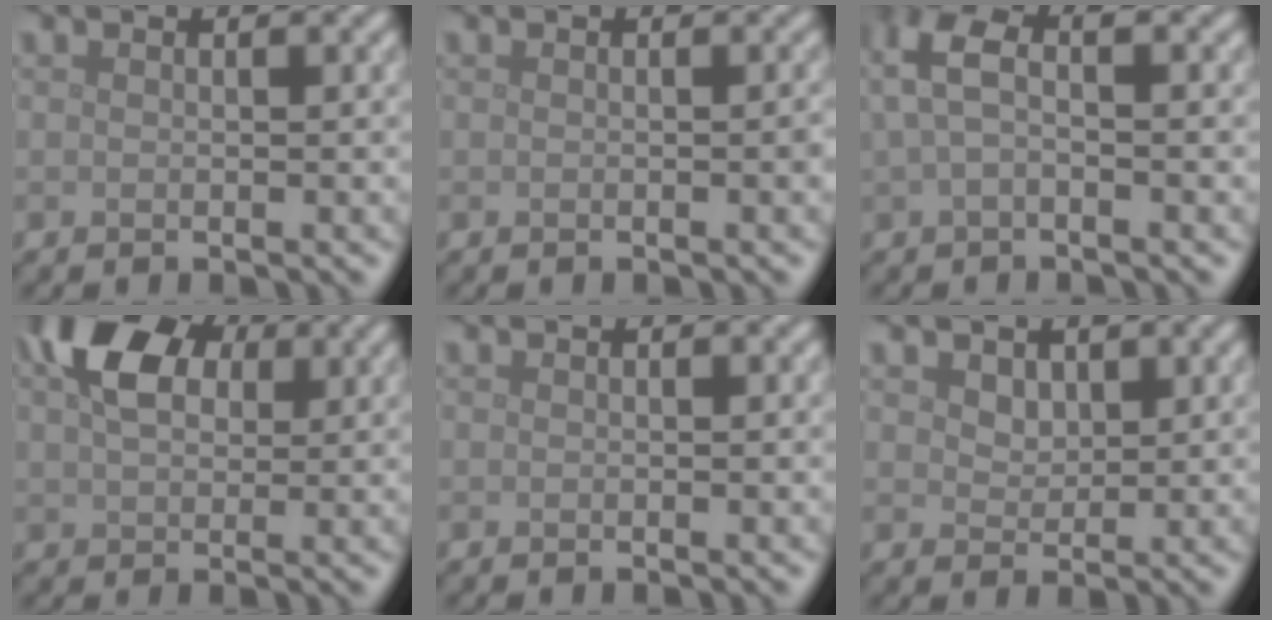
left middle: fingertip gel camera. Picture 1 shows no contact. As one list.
[{"total": 0.6, "force": [0.0, 0.0, 0.6], "torque": [-0.005, 0.002, -0.001]}, {"total": 4.3, "force": [1.1, 2.3, 3.4], "torque": [-0.084, 0.012, 0.015]}, {"total": 7.8, "force": [3.3, 5.1, 5.0], "torque": [-0.113, 0.013, 0.052]}, {"total": 0.0}, {"total": 1.6, "force": [1.0, 1.1, 0.5], "torque": [-0.016, -0.010, 0.019]}]